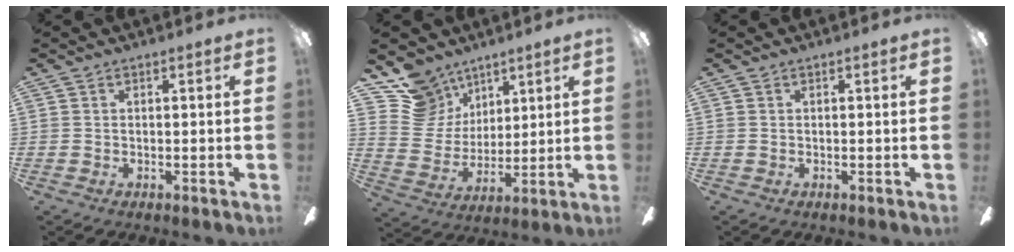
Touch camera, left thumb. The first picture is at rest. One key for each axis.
{"total": 13.5, "fx": 9.7, "fy": 9.1, "fz": 2.6, "tx": -0.076, "ty": -0.059, "tz": 0.196}
{"total": 0.0}